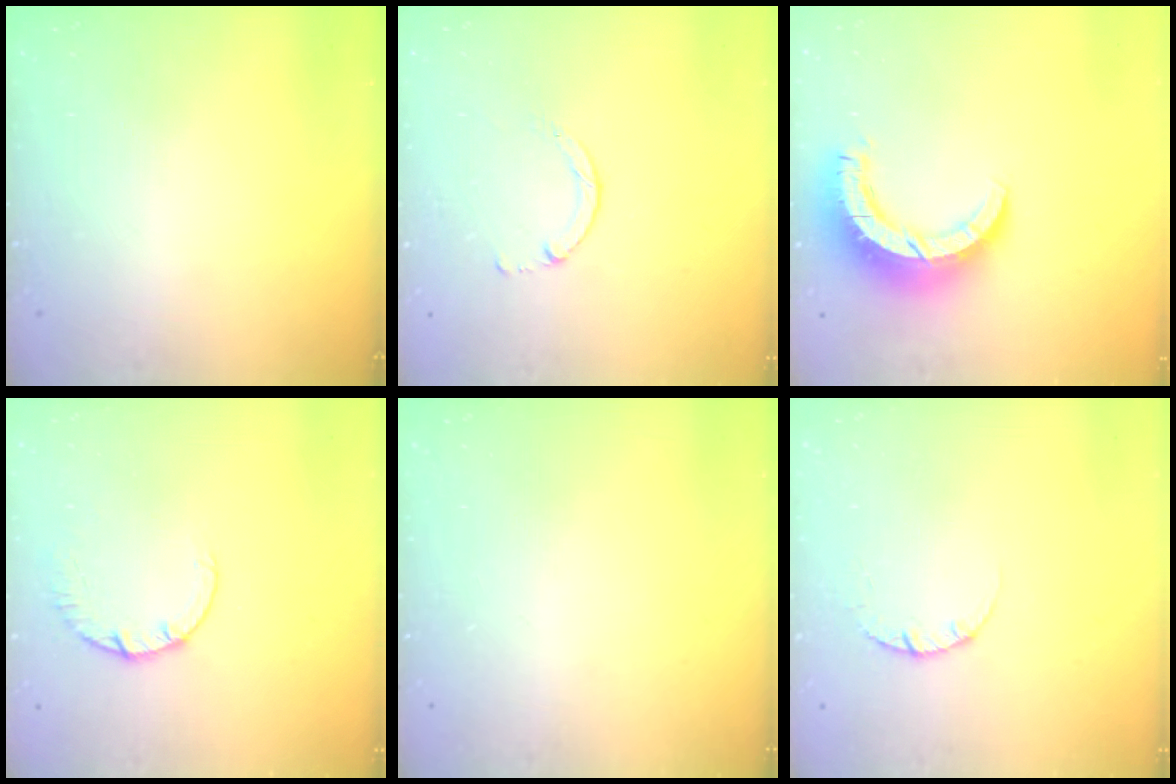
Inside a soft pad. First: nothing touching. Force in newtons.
{"total": 1.4, "press": 1.4, "slide": 0.2}
{"total": 10.3, "press": 10.2, "slide": 1.0}
{"total": 2.4, "press": 2.4, "slide": 0.2}
{"total": 0.0}
{"total": 2.4, "press": 2.3, "slide": 0.3}